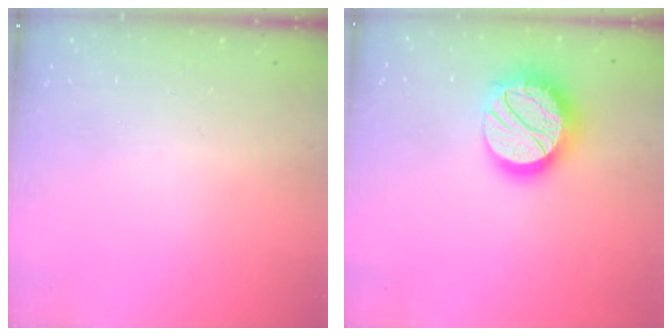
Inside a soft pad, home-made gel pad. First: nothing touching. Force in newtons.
{"total": 18.3, "press": 18.2, "slide": 1.0}